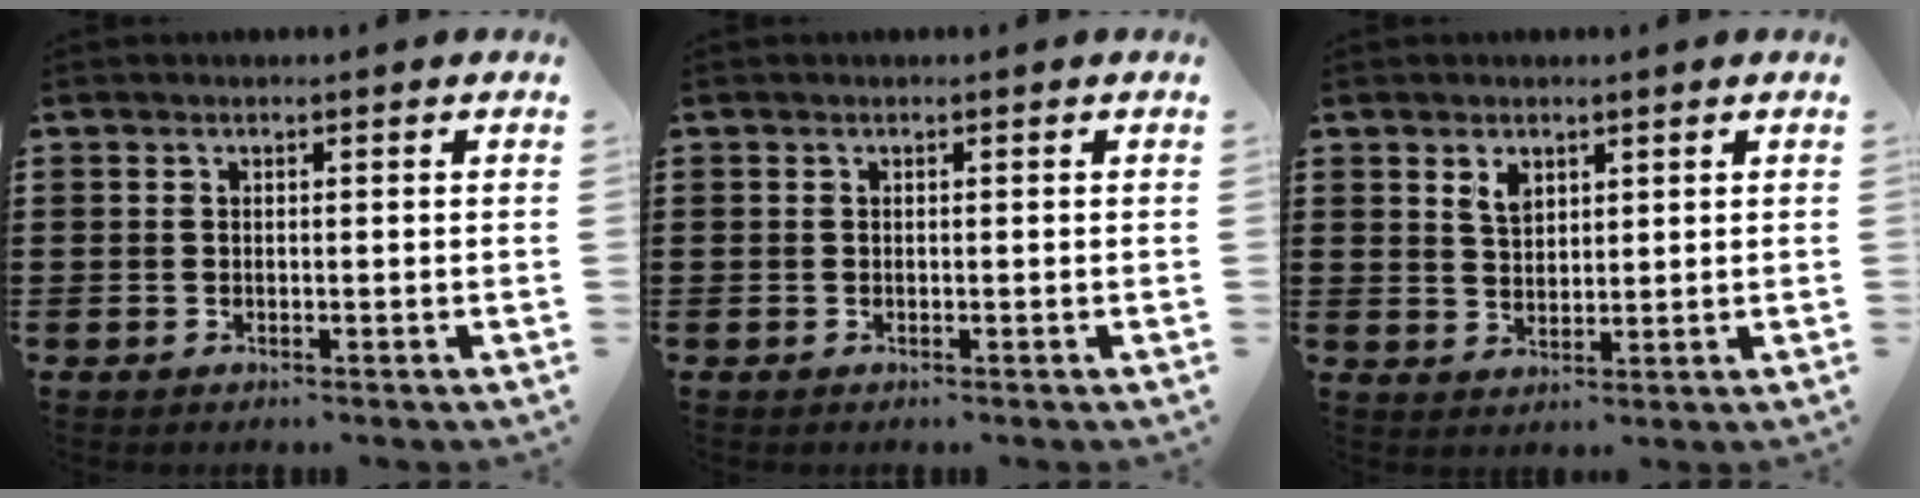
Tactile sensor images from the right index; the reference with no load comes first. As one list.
[{"total": 0.0}, {"total": 2.8, "force": [1.8, 1.7, 1.4], "torque": [-0.034, 0.004, 0.033]}]